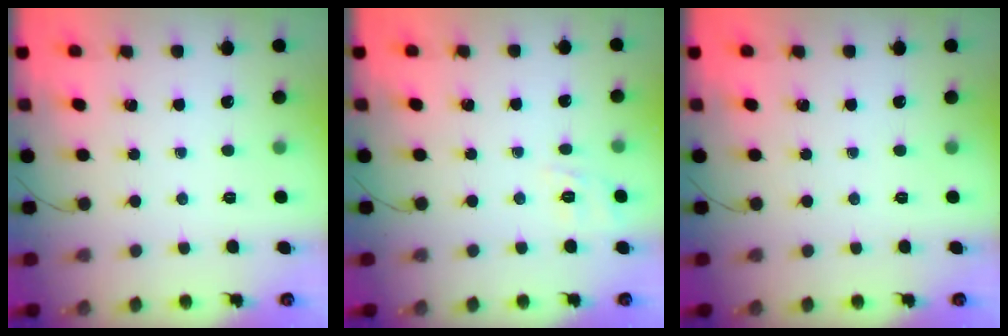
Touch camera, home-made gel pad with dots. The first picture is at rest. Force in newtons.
{"total": 2.1, "press": 0.8, "slide": 1.9}
{"total": 0.0}